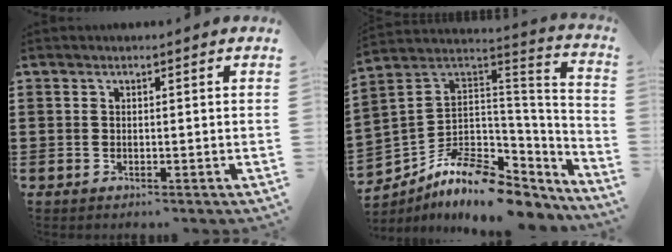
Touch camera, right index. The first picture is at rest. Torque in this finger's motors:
{"motor_torque": [-1.65, 0.48, 0.04, -0.12]}